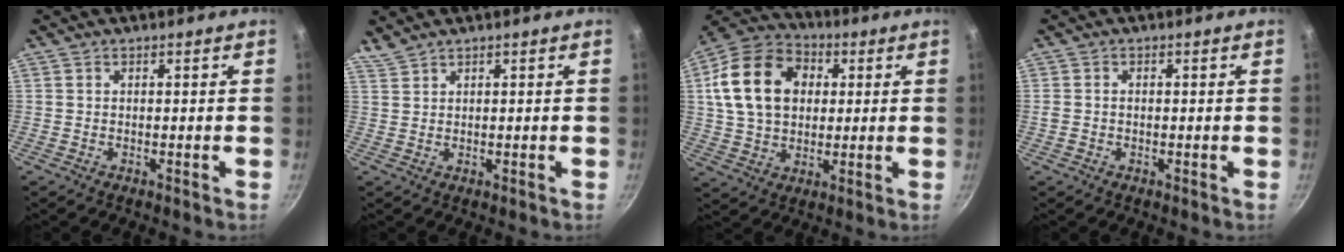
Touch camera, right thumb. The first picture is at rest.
{"total": 1.8, "force": [1.8, 0.2, 0.5], "torque": [-0.010, 0.001, 0.042]}
{"total": 18.1, "force": [3.8, 13.4, 11.6], "torque": [-0.185, 0.018, 0.059]}
{"total": 1.8, "force": [-0.3, 1.5, 0.9], "torque": [-0.018, 0.004, -0.007]}